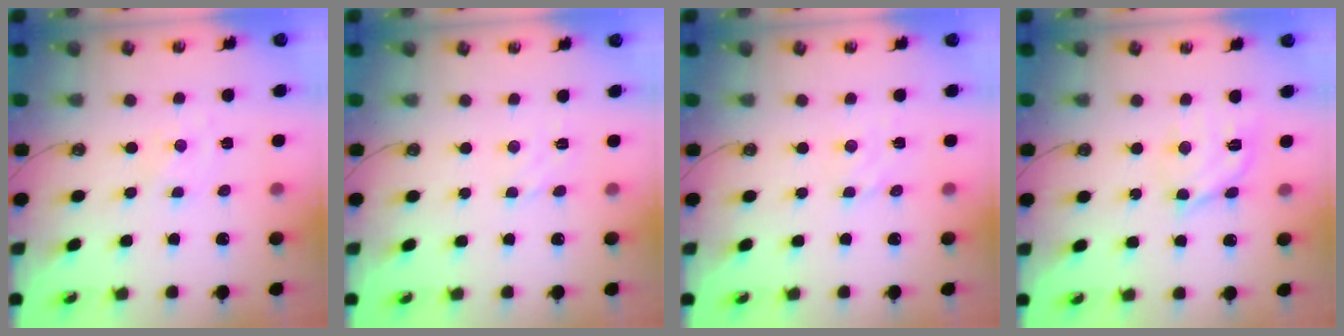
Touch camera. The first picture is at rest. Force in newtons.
{"total": 2.3, "press": 2.3, "slide": 0.5}
{"total": 2.6, "press": 2.6, "slide": 0.3}
{"total": 13.1, "press": 13.0, "slide": 1.3}